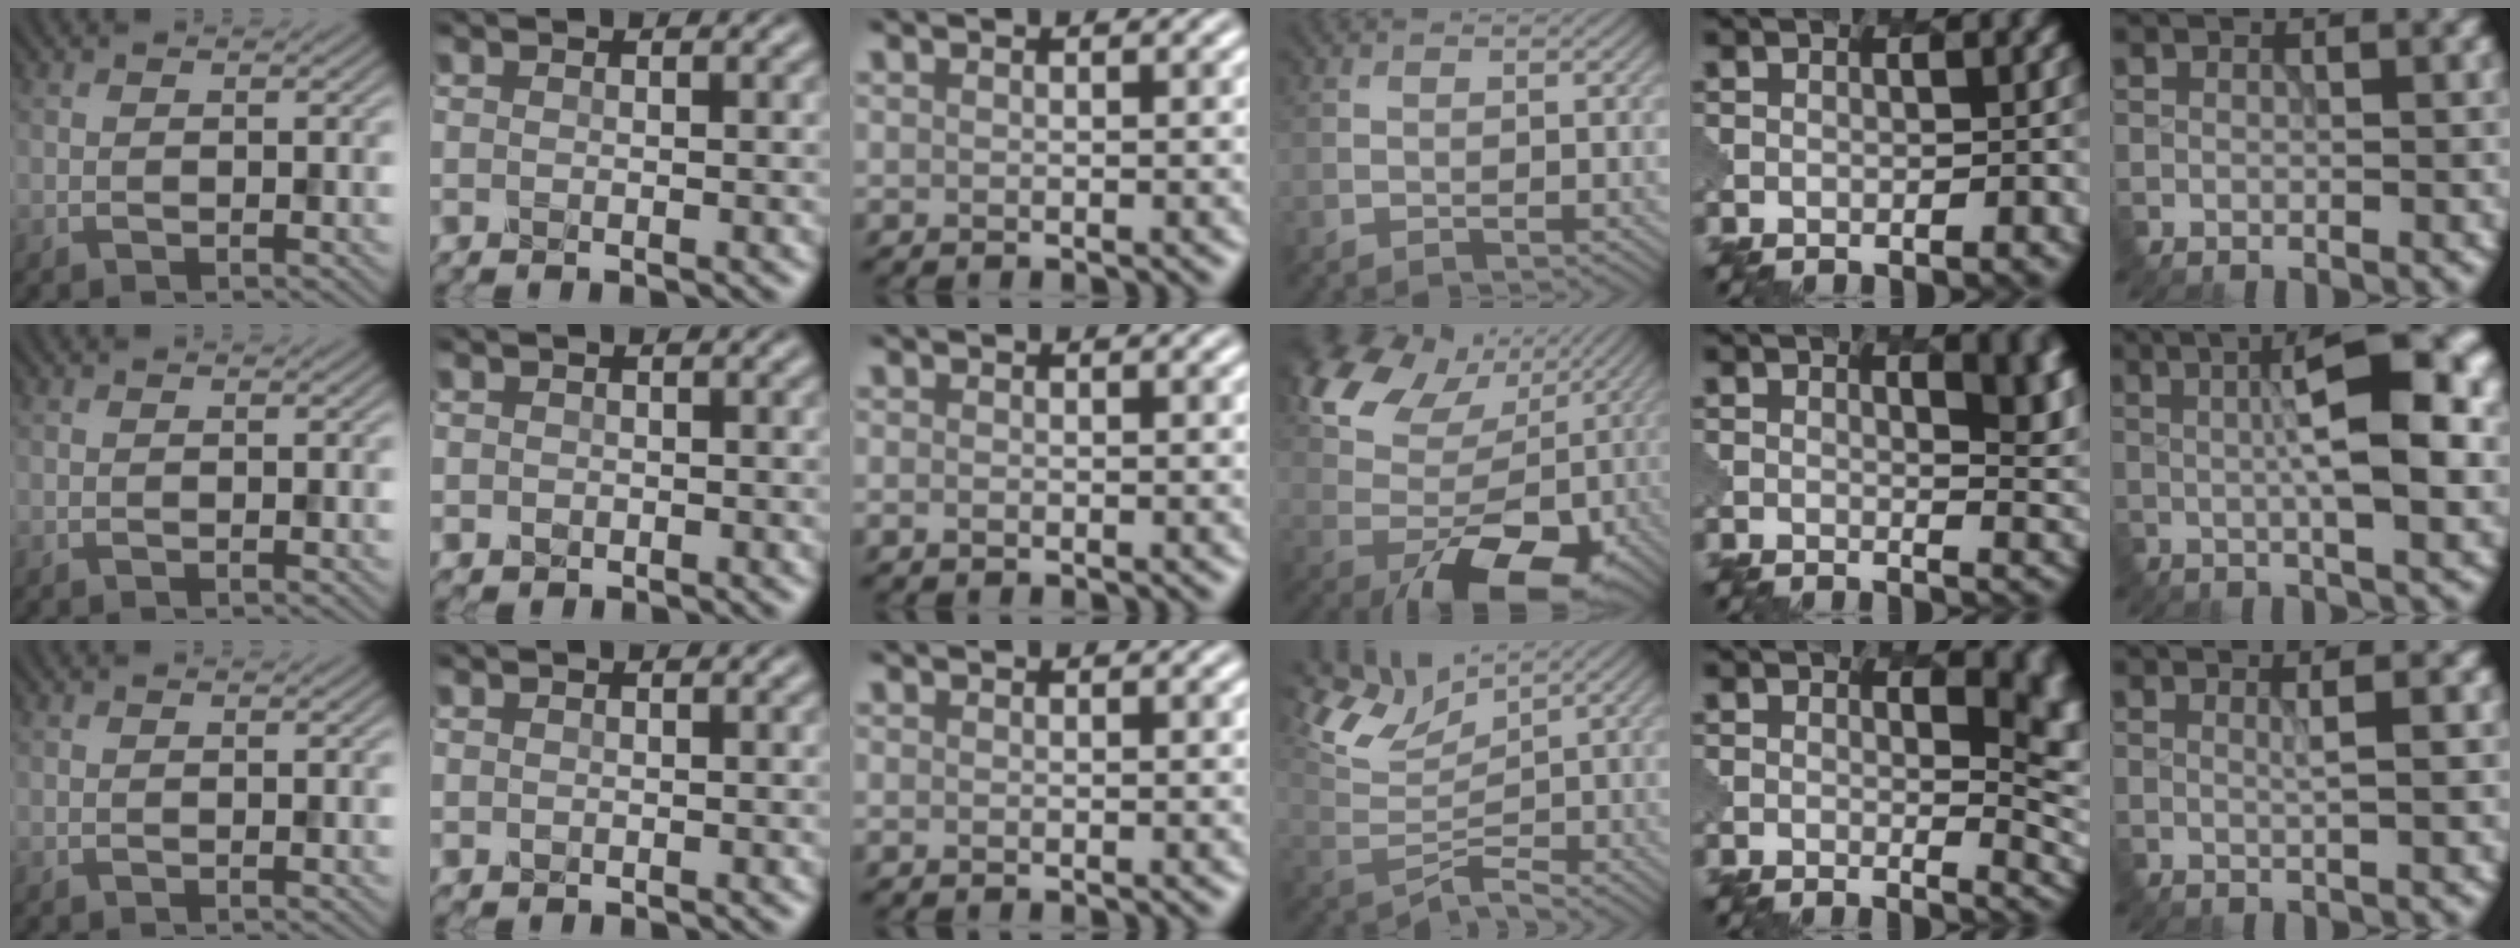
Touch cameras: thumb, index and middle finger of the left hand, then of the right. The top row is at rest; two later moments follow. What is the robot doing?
{"motion": "dispense", "object": "glue stick"}